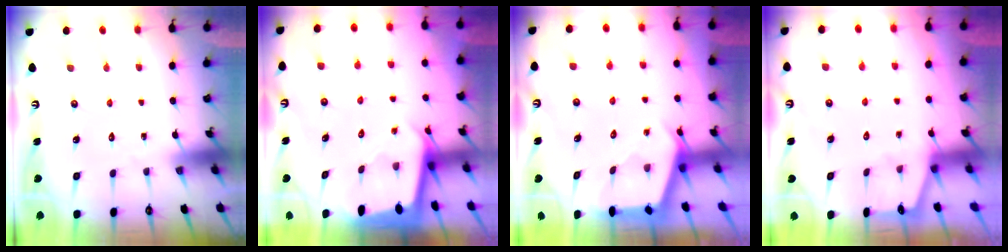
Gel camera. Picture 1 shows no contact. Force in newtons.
{"total": 1.9, "press": 1.9, "slide": 0.1}
{"total": 2.7, "press": 2.7, "slide": 0.3}
{"total": 0.8, "press": 0.7, "slide": 0.2}